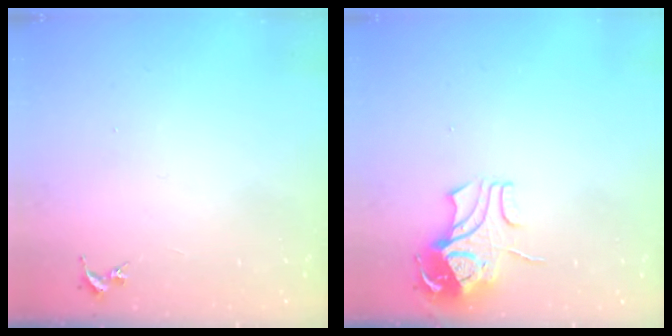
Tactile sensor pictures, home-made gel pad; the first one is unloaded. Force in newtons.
{"total": 9.3, "press": 9.3, "slide": 1.2}